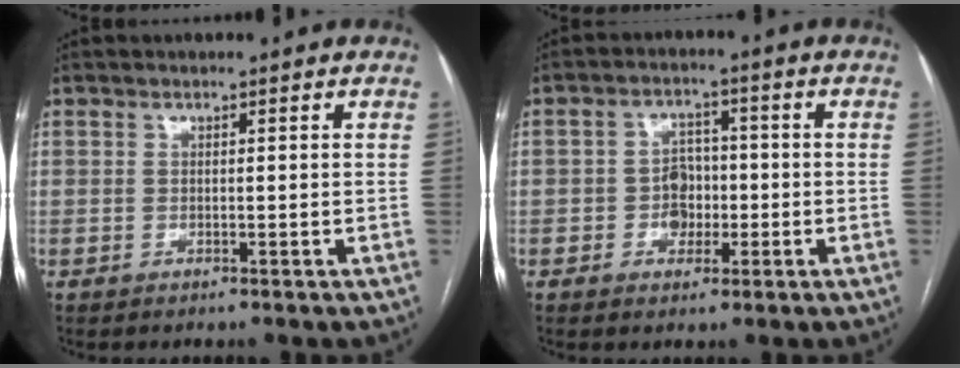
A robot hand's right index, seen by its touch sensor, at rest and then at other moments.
{"total": 4.5, "force": [-1.1, 3.5, 2.6], "torque": [-0.043, 0.012, -0.018]}